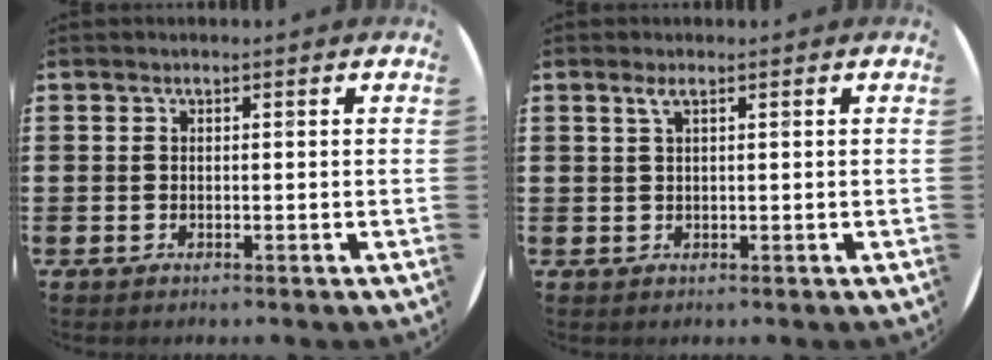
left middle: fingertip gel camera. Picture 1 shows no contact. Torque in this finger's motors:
{"motor_torque": [0.00, 0.05, 0.03, 0.01]}